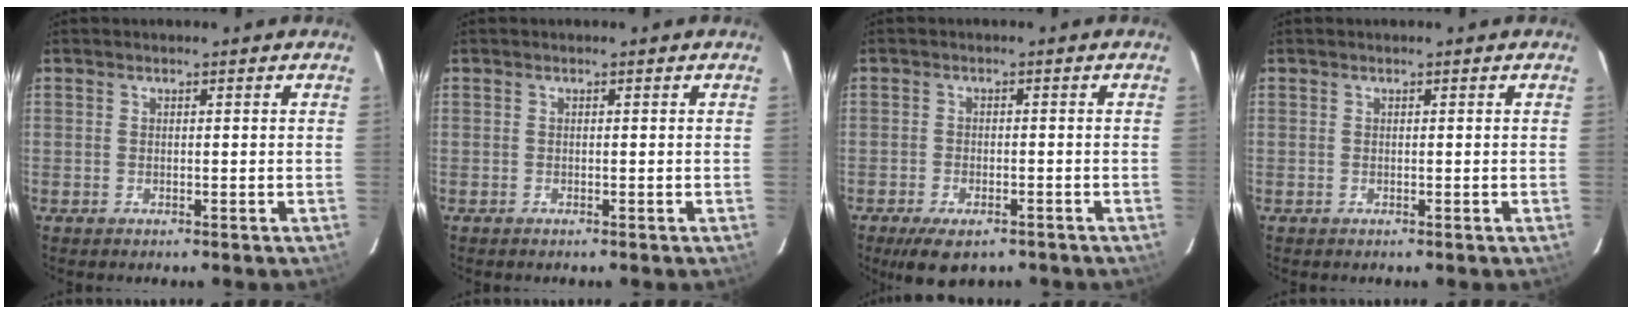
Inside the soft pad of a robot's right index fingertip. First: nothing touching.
{"total": 0.0}
{"total": 7.4, "force": [-5.2, 3.1, 4.2], "torque": [-0.093, -0.020, -0.080]}
{"total": 0.0}